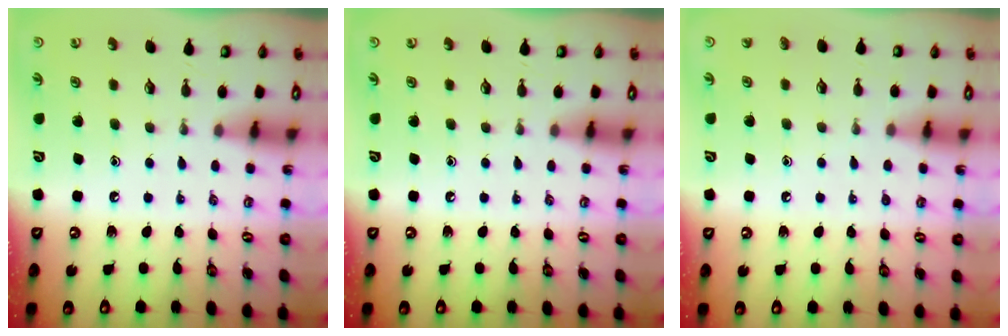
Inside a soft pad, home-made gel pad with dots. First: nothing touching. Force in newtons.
{"total": 0.0}
{"total": 4.3, "press": 4.2, "slide": 0.4}